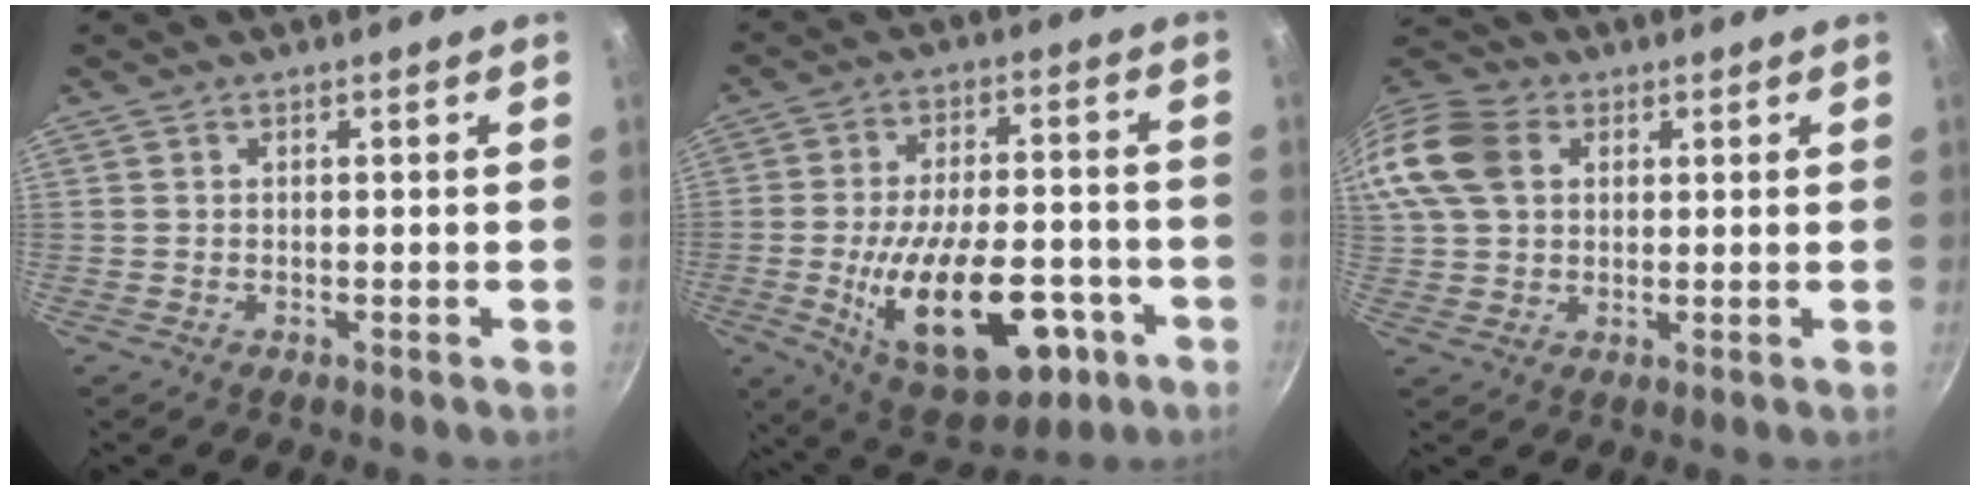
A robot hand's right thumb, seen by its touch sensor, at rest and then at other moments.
{"total": 21.5, "force": [-6.5, 11.0, 17.3], "torque": [-0.263, 0.020, -0.087]}
{"total": 16.9, "force": [4.7, 12.9, 9.9], "torque": [-0.228, 0.028, 0.076]}